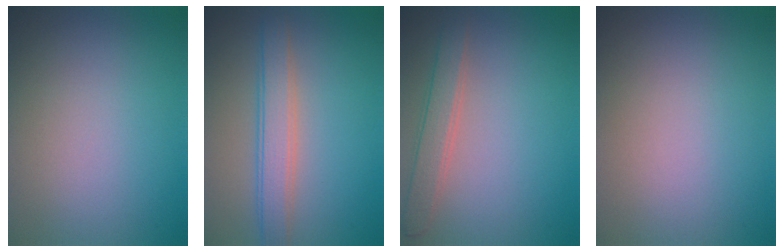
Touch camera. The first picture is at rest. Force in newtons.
{"total": 3.6, "press": 3.6, "slide": 0.1}
{"total": 2.6, "press": 2.6, "slide": 0.2}
{"total": 0.0}